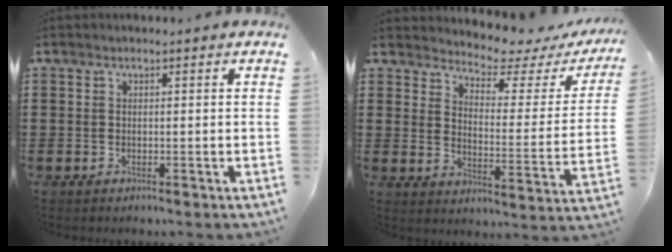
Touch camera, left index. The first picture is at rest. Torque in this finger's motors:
{"motor_torque": [2.14, 0.00, 0.30, 0.03]}